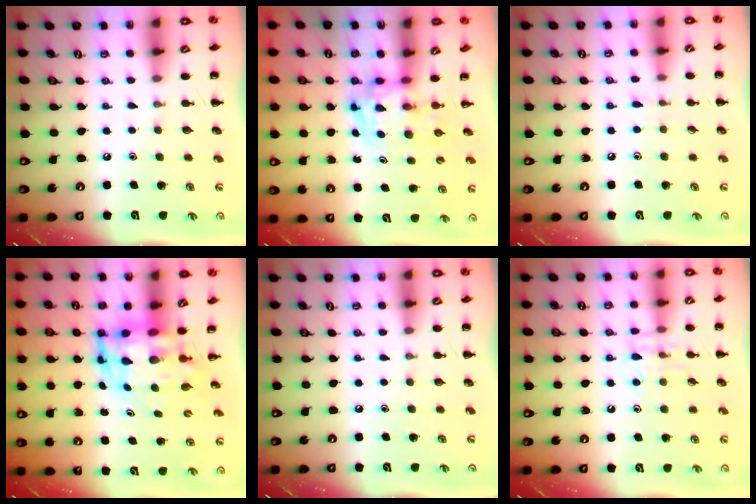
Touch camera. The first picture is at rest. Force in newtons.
{"total": 3.6, "press": 3.5, "slide": 0.6}
{"total": 4.0, "press": 3.7, "slide": 1.5}
{"total": 5.9, "press": 5.7, "slide": 1.6}
{"total": 0.0}
{"total": 7.6, "press": 7.6, "slide": 0.4}